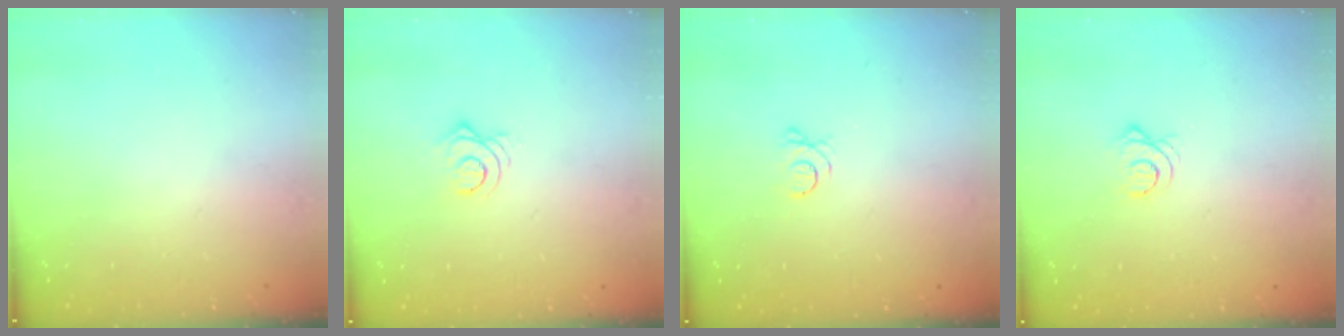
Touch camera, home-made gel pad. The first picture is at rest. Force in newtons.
{"total": 5.5, "press": 5.5, "slide": 0.4}
{"total": 3.9, "press": 3.8, "slide": 0.6}
{"total": 3.1, "press": 3.1, "slide": 0.2}